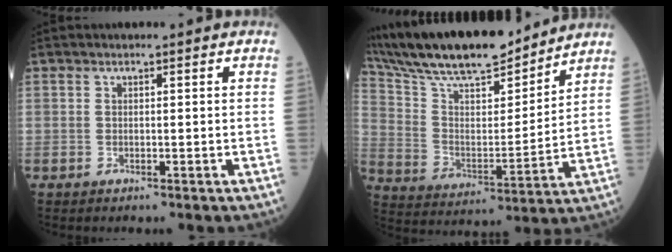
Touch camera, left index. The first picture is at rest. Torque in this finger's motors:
{"motor_torque": [0.64, -1.34, 0.55, 0.16]}